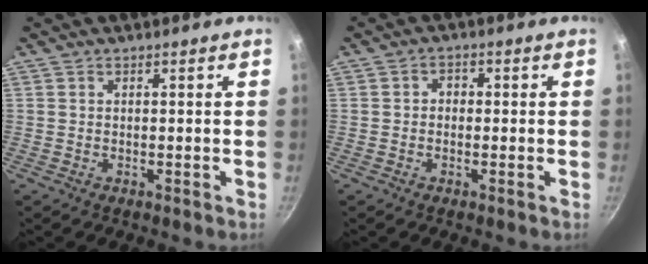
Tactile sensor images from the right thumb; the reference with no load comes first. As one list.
[{"total": 2.1, "force": [-0.3, 1.7, 1.1], "torque": [-0.010, 0.007, -0.007]}]